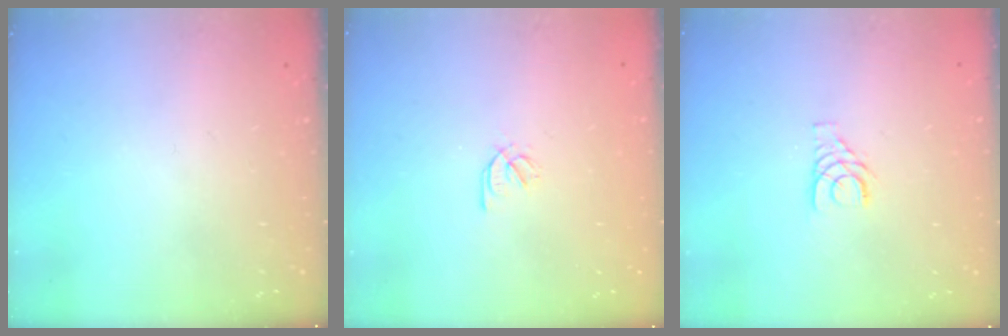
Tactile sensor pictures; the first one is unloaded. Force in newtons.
{"total": 2.1, "press": 2.0, "slide": 0.7}
{"total": 4.4, "press": 4.3, "slide": 0.4}